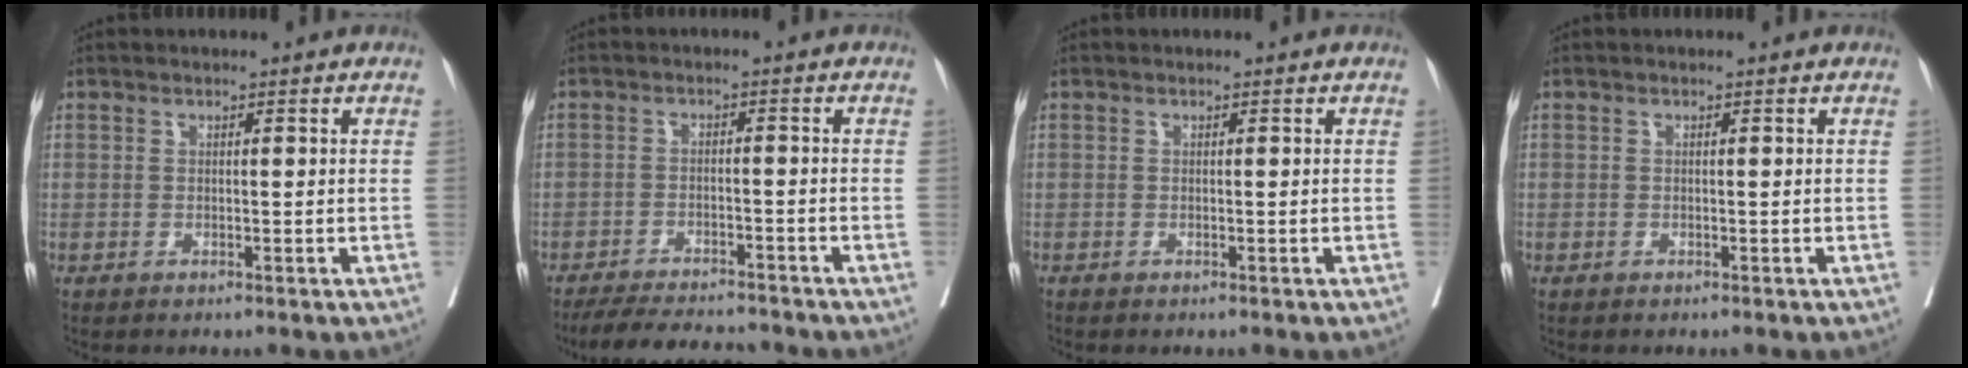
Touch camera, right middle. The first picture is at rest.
{"total": 10.1, "force": [-9.3, 1.6, 3.5], "torque": [-0.050, -0.005, -0.135]}
{"total": 0.0}
{"total": 0.7, "force": [-0.2, 0.6, -0.1], "torque": [0.005, 0.009, -0.006]}